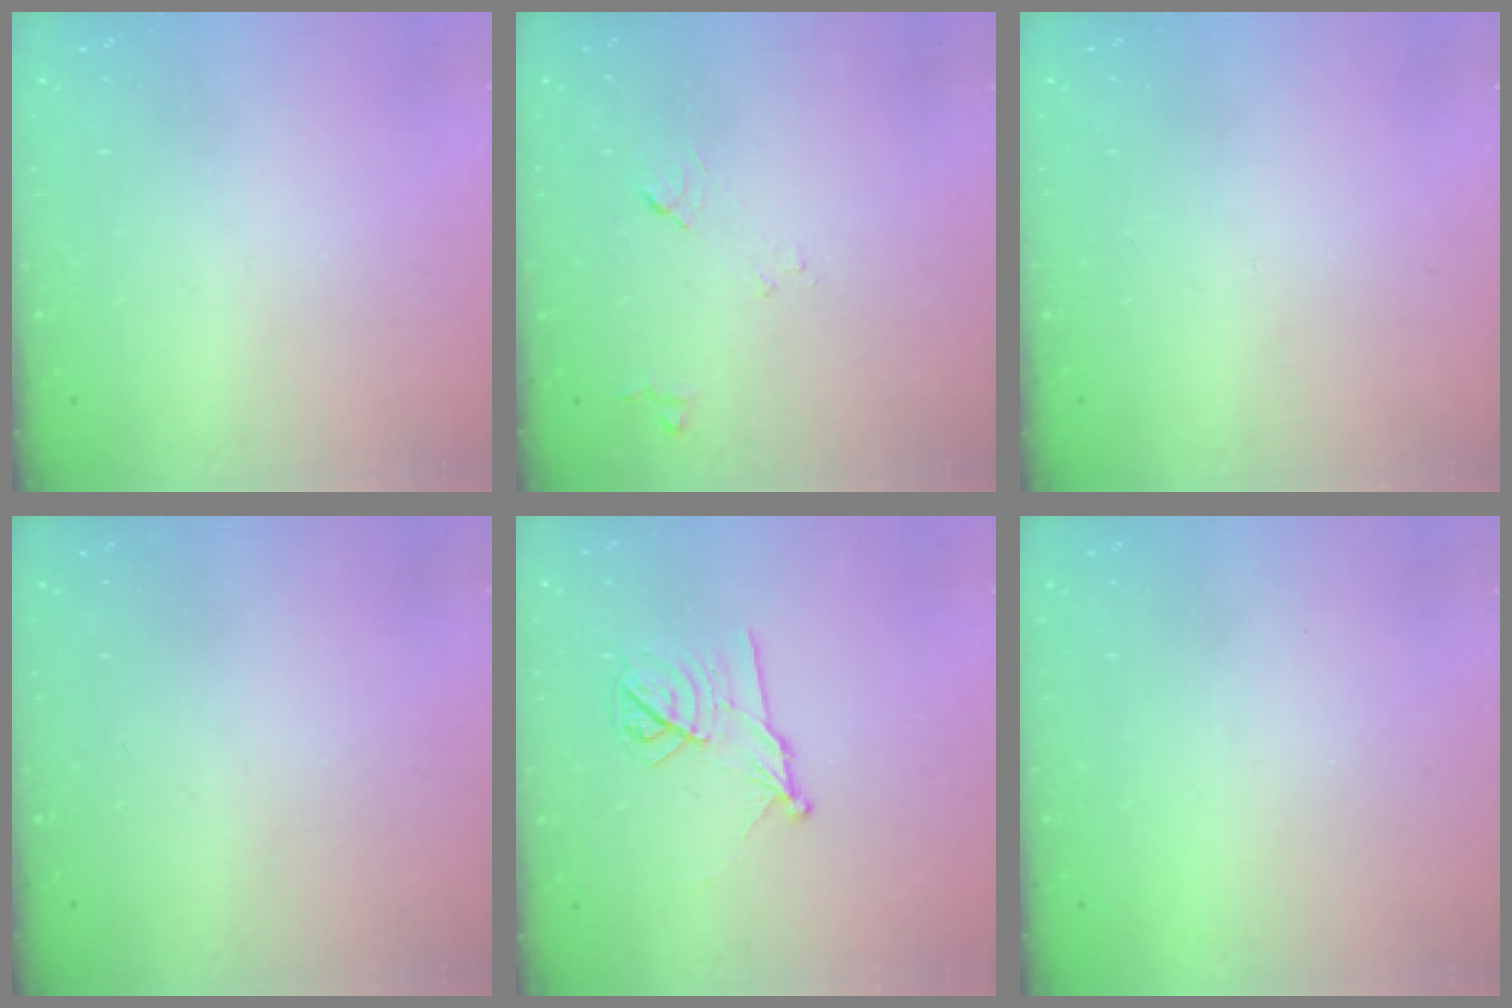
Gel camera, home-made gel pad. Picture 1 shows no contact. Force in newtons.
{"total": 8.0, "press": 7.9, "slide": 0.8}
{"total": 0.0}
{"total": 0.0}
{"total": 11.3, "press": 11.3, "slide": 0.5}
{"total": 1.5, "press": 1.5, "slide": 0.1}